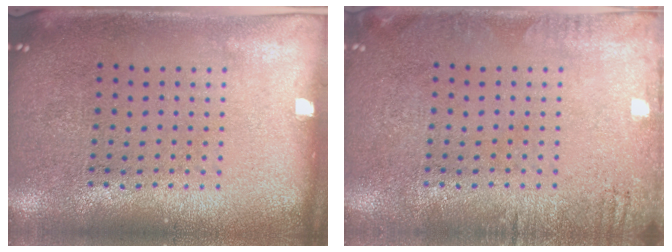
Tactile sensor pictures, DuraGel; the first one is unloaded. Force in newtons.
{"total": 1.5, "press": 1.5, "slide": 0.2}